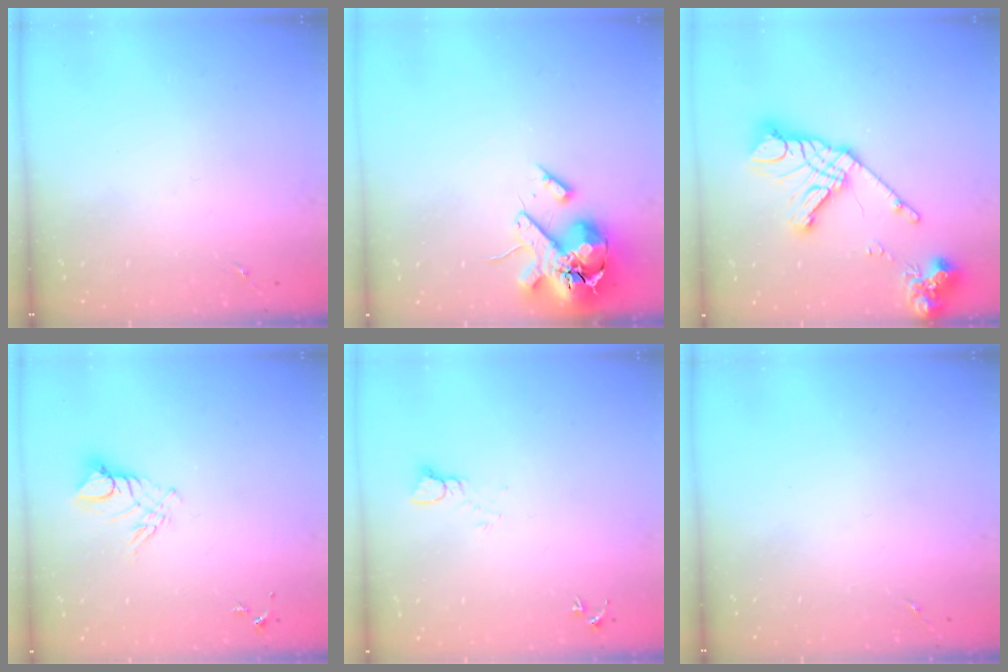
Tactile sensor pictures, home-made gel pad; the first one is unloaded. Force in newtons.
{"total": 17.4, "press": 17.2, "slide": 2.9}
{"total": 21.3, "press": 21.1, "slide": 2.6}
{"total": 8.2, "press": 8.2, "slide": 0.9}
{"total": 3.4, "press": 3.4, "slide": 0.2}
{"total": 0.0}